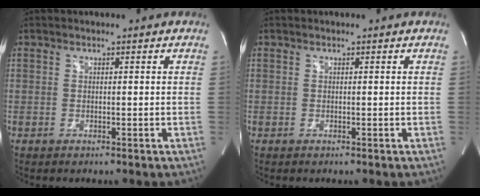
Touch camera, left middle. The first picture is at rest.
{"total": 0.0}